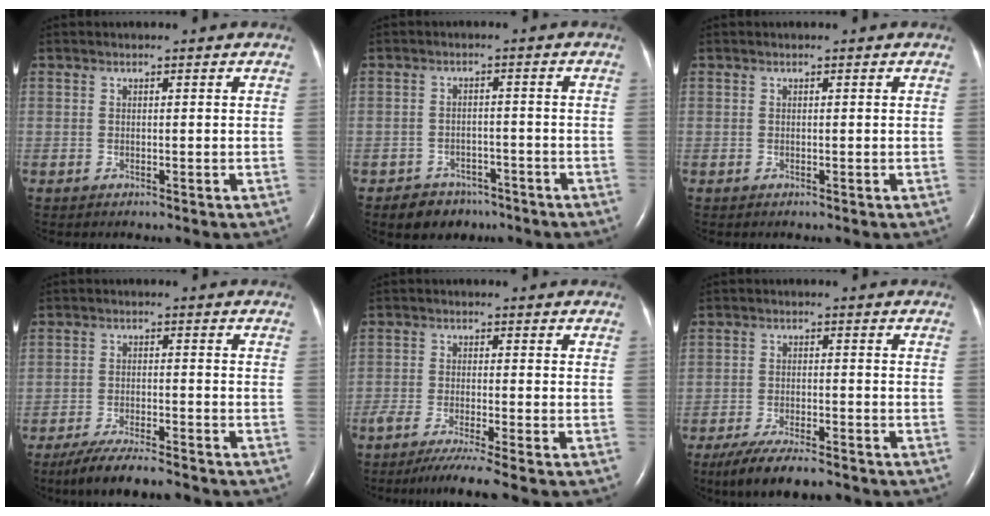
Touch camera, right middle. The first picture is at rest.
{"total": 5.2, "force": [-3.8, 3.4, 0.7], "torque": [-0.012, 0.009, -0.053]}
{"total": 0.0}
{"total": 8.2, "force": [-7.2, 0.7, 3.9], "torque": [-0.066, -0.023, -0.119]}
{"total": 7.1, "force": [-5.7, -0.9, 4.2], "torque": [-0.061, -0.021, -0.094]}
{"total": 8.3, "force": [-6.6, 1.8, 4.6], "torque": [-0.079, -0.017, -0.108]}